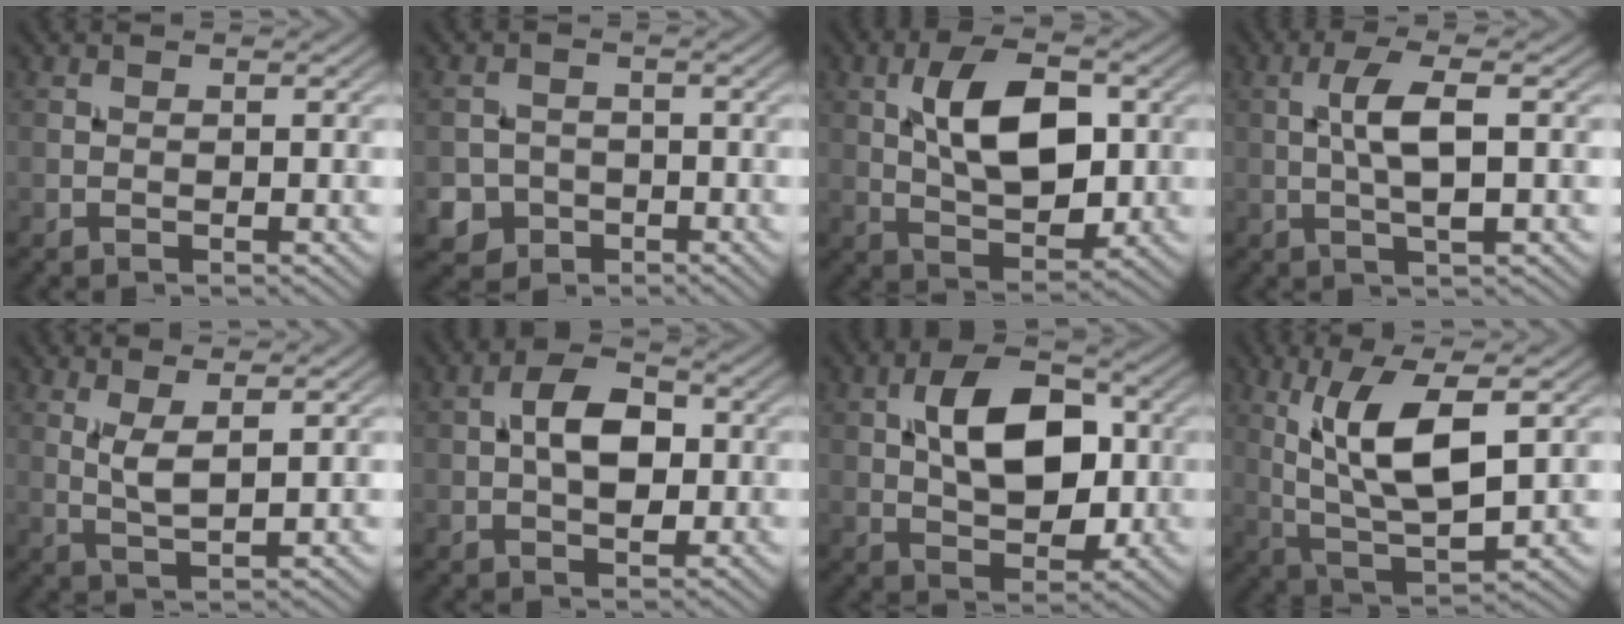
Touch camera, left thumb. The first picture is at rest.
{"total": 3.5, "force": [-1.7, 3.0, 0.7], "torque": [-0.010, -0.003, -0.038]}
{"total": 9.8, "force": [1.8, 5.2, 8.2], "torque": [-0.153, 0.006, 0.029]}
{"total": 5.3, "force": [0.5, 1.3, 5.1], "torque": [-0.109, 0.009, 0.006]}
{"total": 3.6, "force": [1.6, 0.7, 3.2], "torque": [-0.076, -0.006, 0.035]}
{"total": 5.9, "force": [0.1, 3.4, 4.8], "torque": [-0.083, 0.006, -0.004]}
{"total": 10.2, "force": [1.3, 6.1, 8.1], "torque": [-0.143, 0.007, 0.017]}
{"total": 11.5, "force": [3.3, 4.1, 10.2], "torque": [-0.206, 0.004, 0.067]}